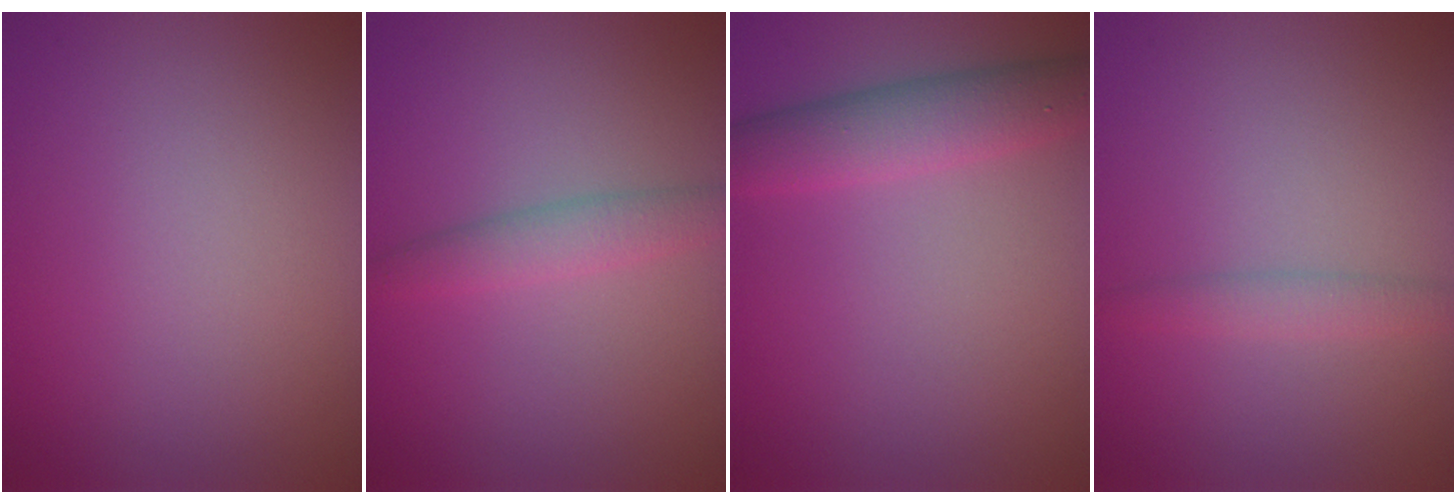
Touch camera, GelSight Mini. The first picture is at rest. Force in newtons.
{"total": 2.2, "press": 2.2, "slide": 0.2}
{"total": 3.9, "press": 3.9, "slide": 0.2}
{"total": 1.5, "press": 1.5, "slide": 0.0}